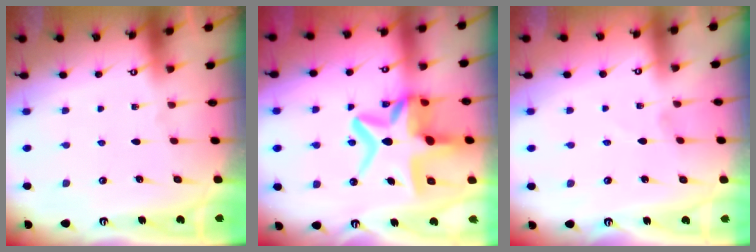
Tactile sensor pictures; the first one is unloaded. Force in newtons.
{"total": 17.3, "press": 17.1, "slide": 2.0}
{"total": 1.5, "press": 1.5, "slide": 0.1}